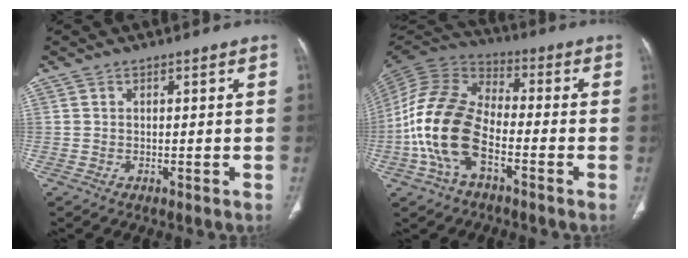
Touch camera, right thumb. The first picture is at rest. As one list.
[{"total": 16.3, "force": [-4.8, 9.0, 12.7], "torque": [-0.261, 0.036, -0.098]}]